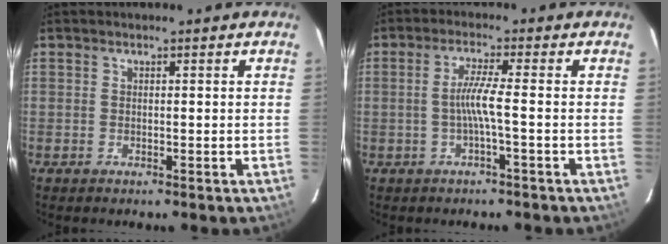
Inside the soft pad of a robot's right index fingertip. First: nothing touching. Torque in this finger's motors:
{"motor_torque": [0.83, -0.15, 0.49, 0.11]}